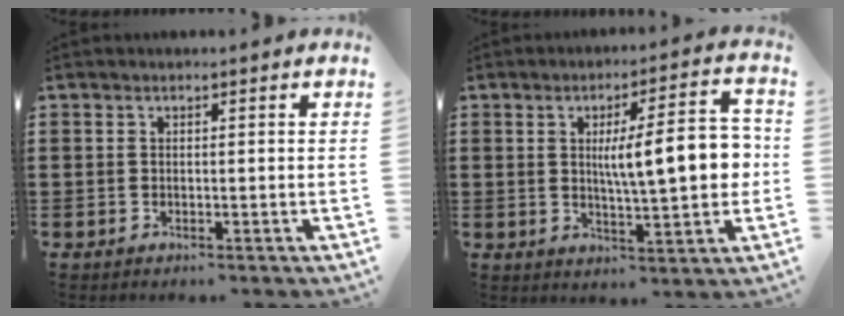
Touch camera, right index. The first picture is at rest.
{"total": 11.2, "force": [1.2, 3.0, 10.7], "torque": [-0.164, -0.004, 0.011]}